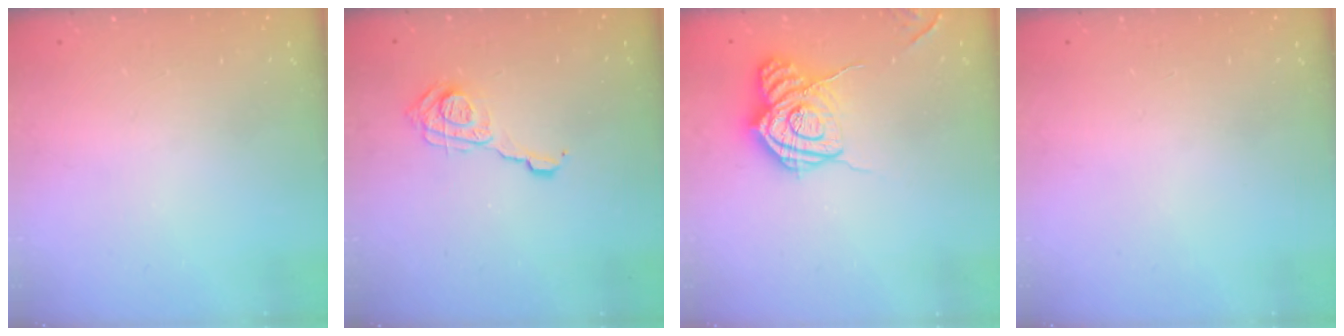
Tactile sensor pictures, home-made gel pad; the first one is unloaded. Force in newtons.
{"total": 10.4, "press": 10.4, "slide": 0.4}
{"total": 15.8, "press": 15.8, "slide": 0.8}
{"total": 0.0}